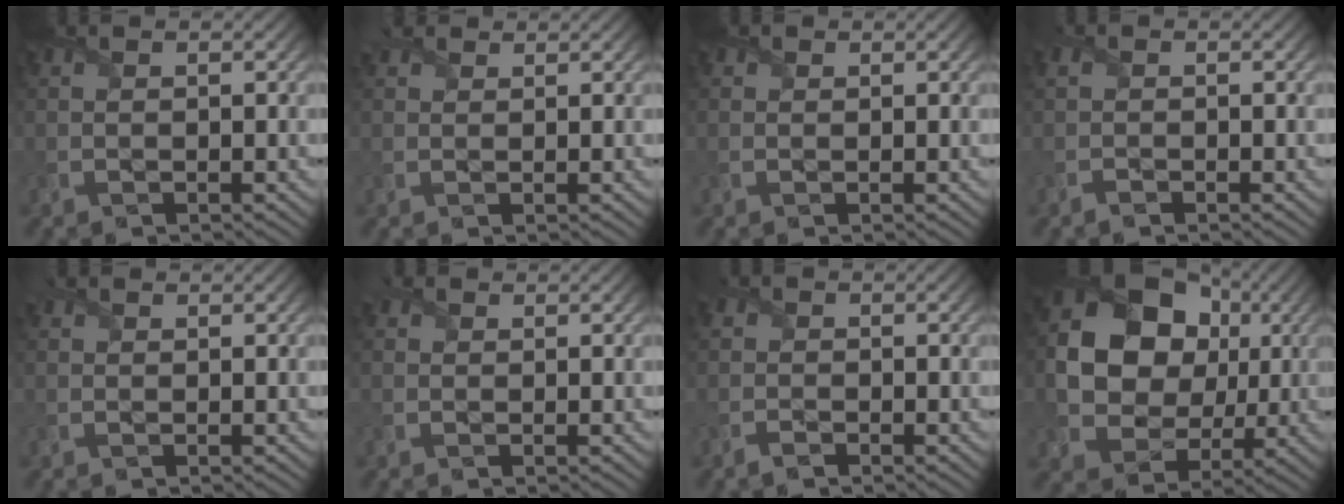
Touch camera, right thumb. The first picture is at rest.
{"total": 2.0, "force": [1.7, 0.8, 0.6], "torque": [-0.021, 0.010, 0.029]}
{"total": 0.5, "force": [0.3, 0.4, 0.0], "torque": [-0.002, -0.001, 0.003]}
{"total": 1.3, "force": [-0.5, 1.0, 0.7], "torque": [-0.024, 0.001, -0.018]}
{"total": 0.7, "force": [0.5, 0.5, 0.2], "torque": [-0.009, 0.001, 0.005]}
{"total": 1.0, "force": [0.5, 0.8, 0.3], "torque": [-0.012, -0.001, 0.004]}
{"total": 1.6, "force": [-1.1, 1.0, 0.7], "torque": [-0.024, -0.002, -0.029]}
{"total": 14.1, "force": [2.4, 11.4, 8.0], "torque": [-0.165, 0.010, 0.035]}